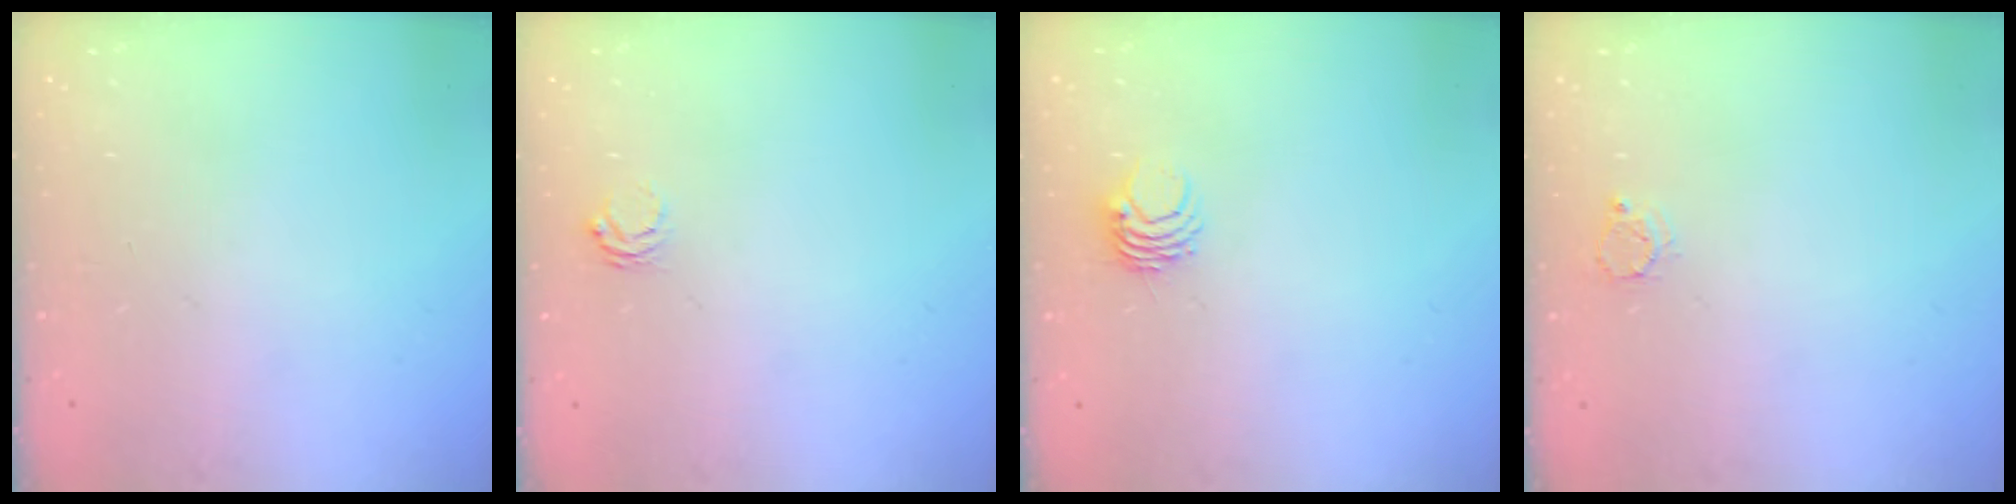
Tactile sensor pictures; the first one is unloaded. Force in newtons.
{"total": 2.5, "press": 2.5, "slide": 0.2}
{"total": 3.9, "press": 3.9, "slide": 0.3}
{"total": 3.0, "press": 3.0, "slide": 0.2}